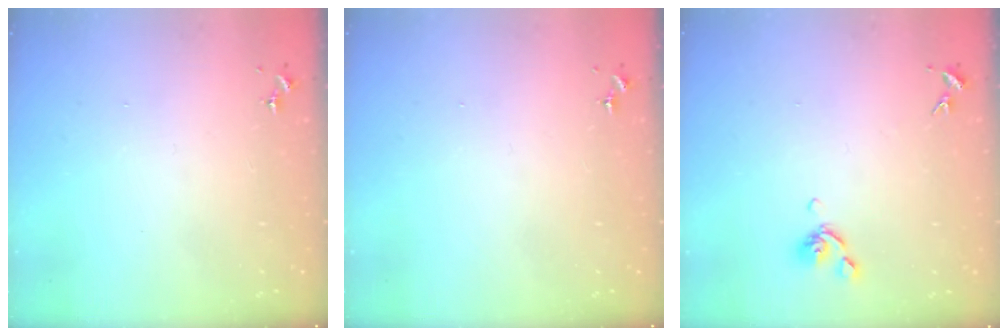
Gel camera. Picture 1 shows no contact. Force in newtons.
{"total": 0.0}
{"total": 6.7, "press": 6.6, "slide": 1.5}